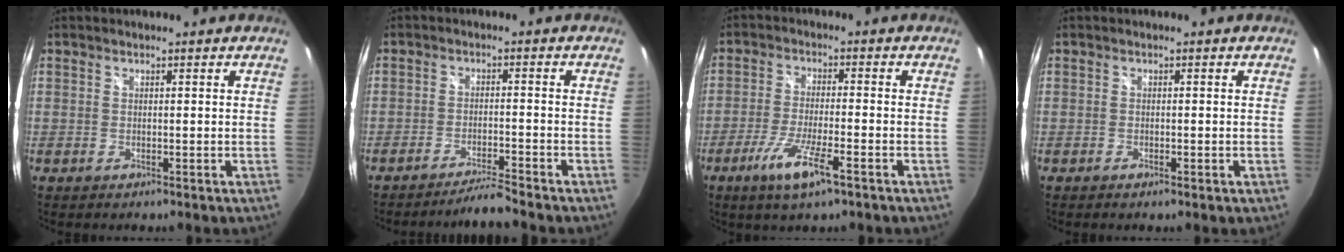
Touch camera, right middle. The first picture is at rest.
{"total": 4.7, "force": [-4.4, -0.8, 1.2], "torque": [-0.042, -0.003, -0.079]}
{"total": 9.8, "force": [-5.7, 1.2, 7.9], "torque": [-0.170, -0.019, -0.106]}
{"total": 0.9, "force": [-0.5, 0.2, 0.7], "torque": [-0.009, 0.000, -0.009]}